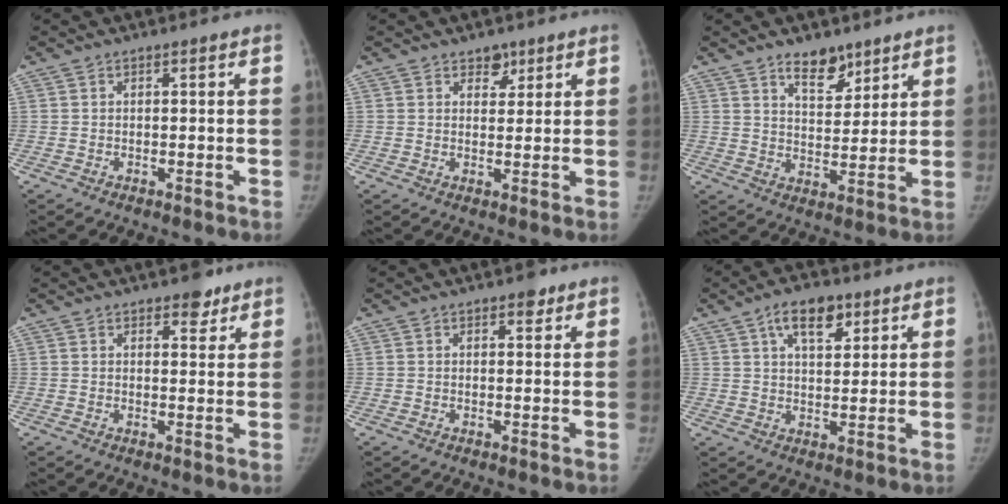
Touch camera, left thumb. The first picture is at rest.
{"total": 3.0, "force": [2.1, 1.9, 1.1], "torque": [0.006, -0.013, 0.031]}
{"total": 7.3, "force": [5.3, 3.6, 3.6], "torque": [-0.029, -0.039, 0.090]}
{"total": 3.6, "force": [2.6, 1.9, 1.7], "torque": [0.000, -0.015, 0.035]}
{"total": 2.3, "force": [1.5, 1.2, 1.3], "torque": [-0.006, -0.006, 0.018]}
{"total": 8.3, "force": [4.5, 4.2, 5.5], "torque": [-0.067, -0.018, 0.072]}